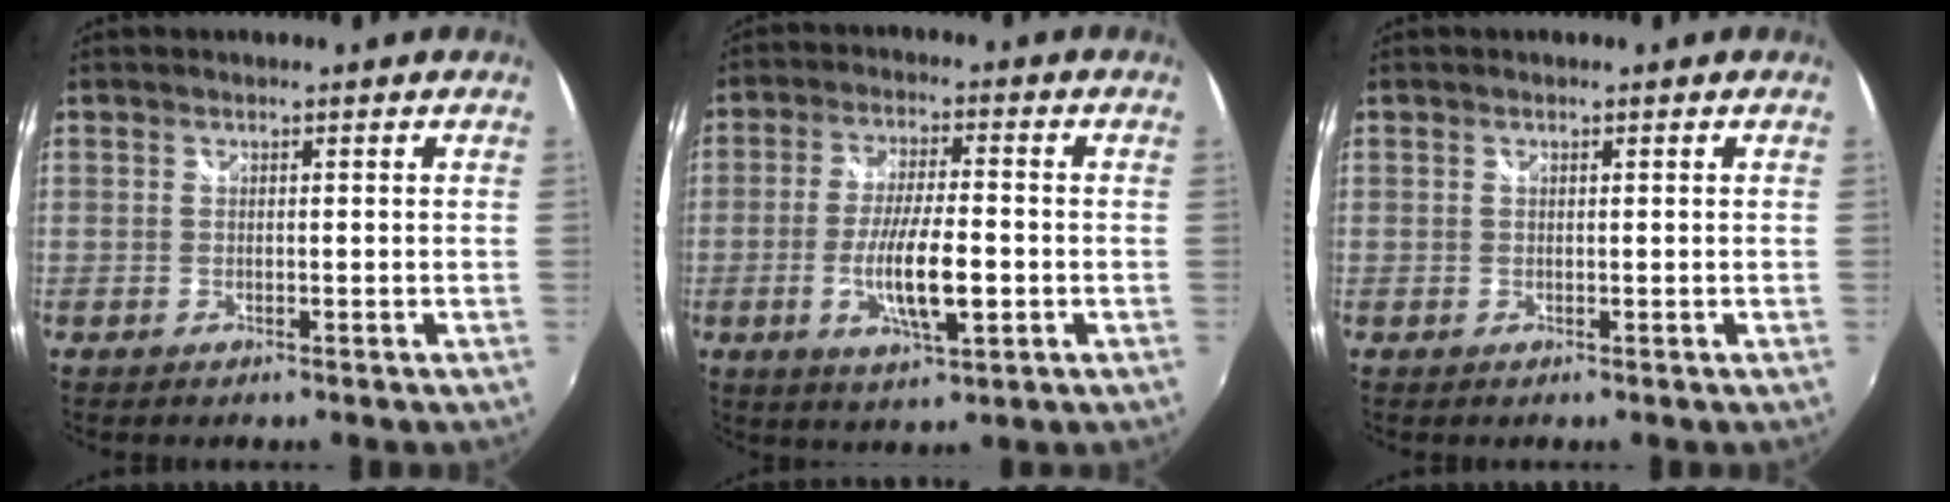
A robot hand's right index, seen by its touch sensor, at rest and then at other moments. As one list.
[{"total": 10.3, "force": [-2.7, 2.4, 9.7], "torque": [-0.184, -0.012, -0.045]}, {"total": 0.0}]